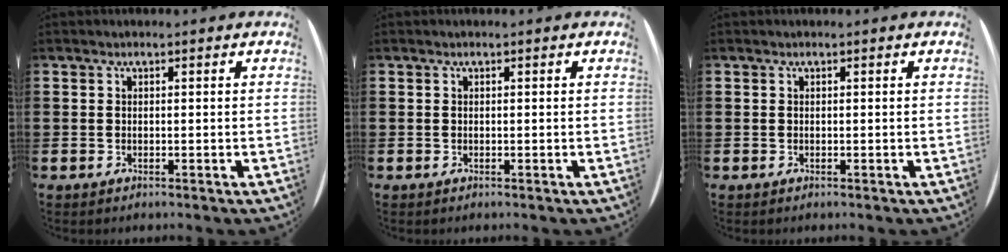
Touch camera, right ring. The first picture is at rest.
{"total": 0.0}
{"total": 0.0}